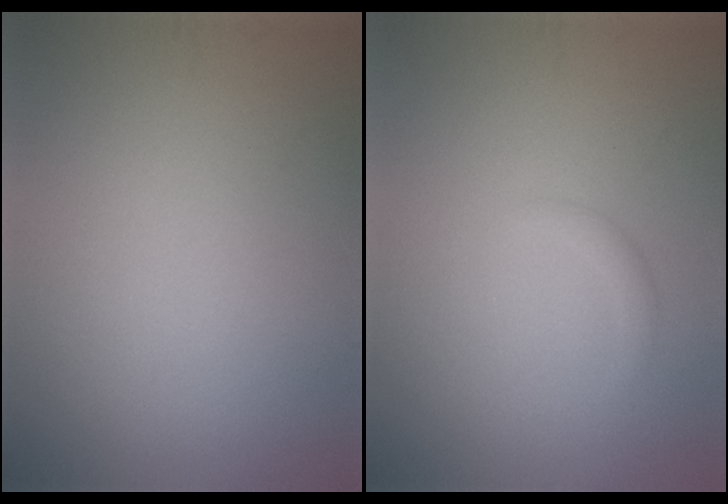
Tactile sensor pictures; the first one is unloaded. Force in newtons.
{"total": 0.9, "press": 0.8, "slide": 0.1}